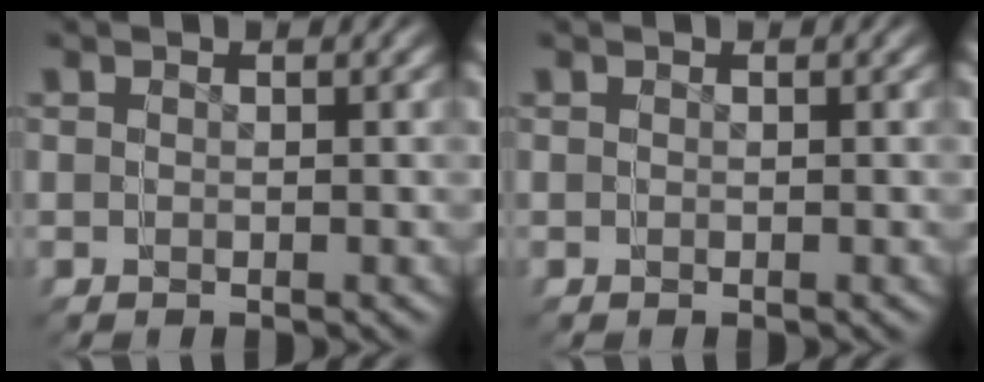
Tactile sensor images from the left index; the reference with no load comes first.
{"total": 0.0}